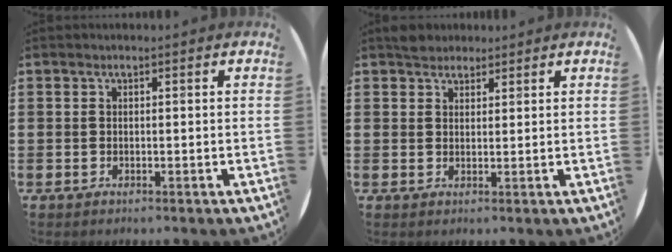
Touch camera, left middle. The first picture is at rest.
{"total": 2.3, "force": [2.1, 1.0, -0.1], "torque": [0.006, 0.003, 0.041]}